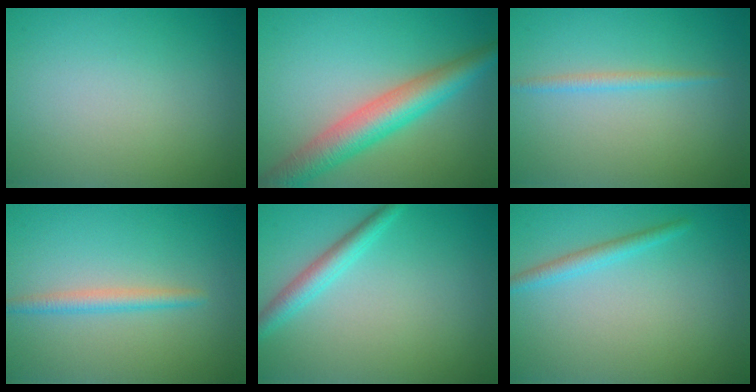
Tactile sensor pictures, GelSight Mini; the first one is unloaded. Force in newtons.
{"total": 5.9, "press": 5.9, "slide": 0.2}
{"total": 1.2, "press": 1.2, "slide": 0.1}
{"total": 1.9, "press": 1.9, "slide": 0.1}
{"total": 2.4, "press": 2.4, "slide": 0.1}
{"total": 1.8, "press": 1.8, "slide": 0.1}